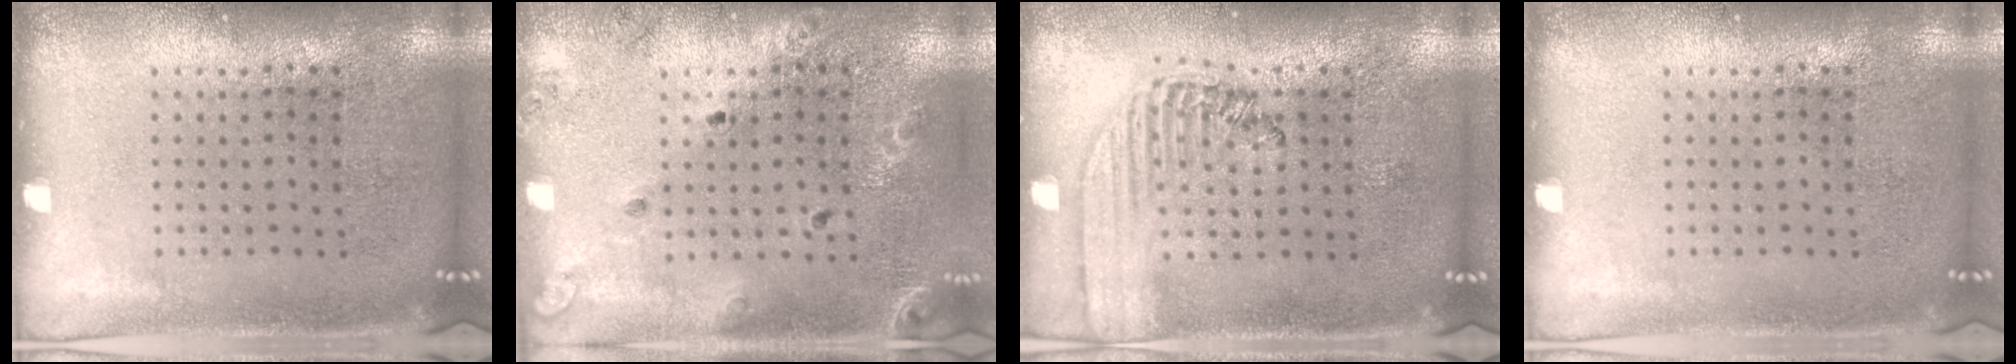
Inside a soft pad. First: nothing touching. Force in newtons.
{"total": 1.5, "press": 1.5, "slide": 0.1}
{"total": 1.6, "press": 1.4, "slide": 0.7}
{"total": 0.0}